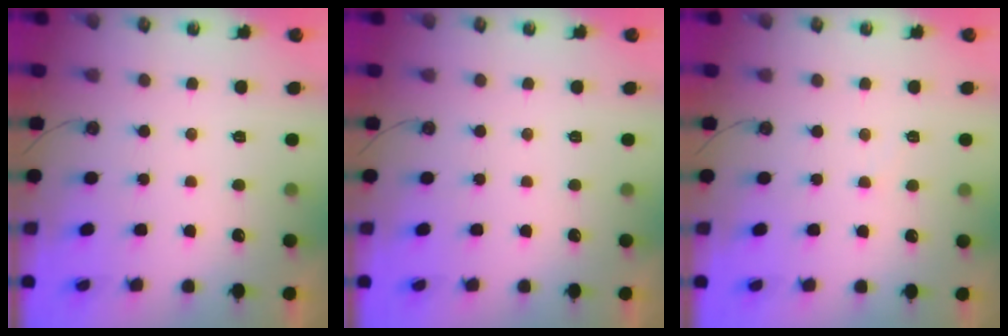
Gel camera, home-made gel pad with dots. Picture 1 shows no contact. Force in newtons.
{"total": 0.0}
{"total": 2.2, "press": 2.2, "slide": 0.4}